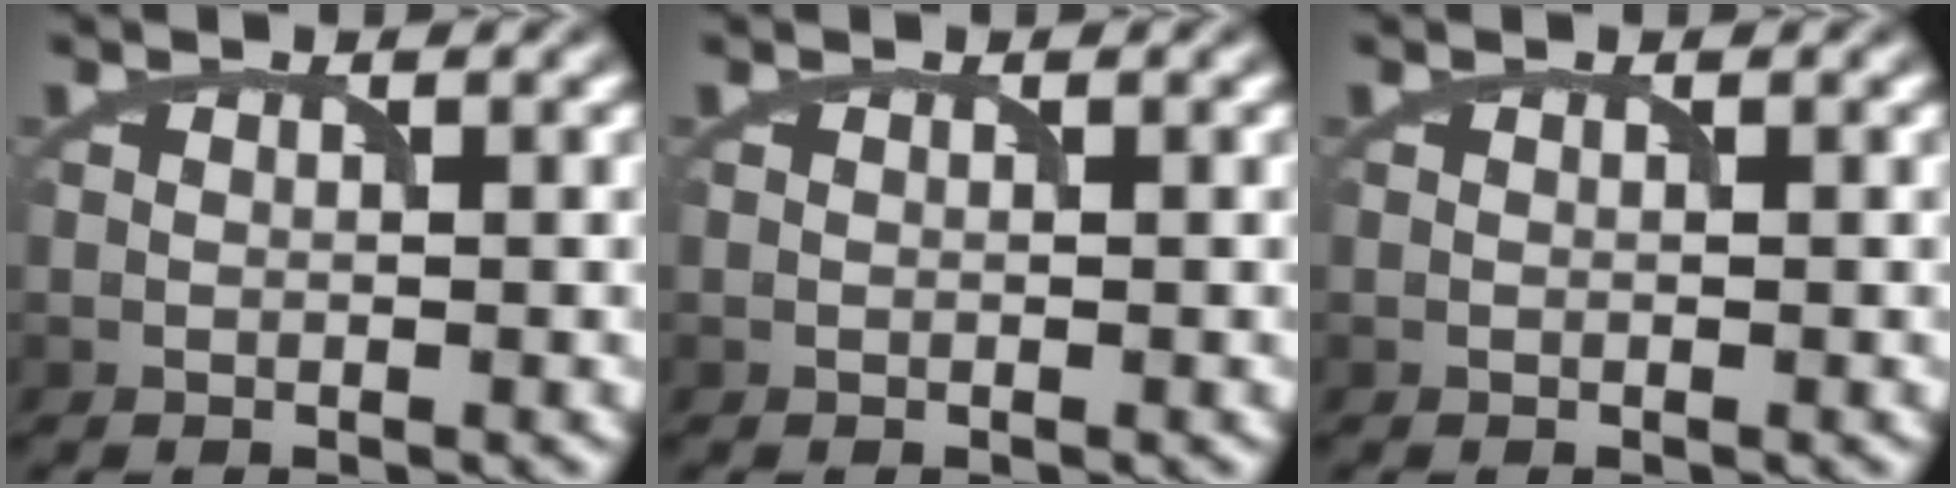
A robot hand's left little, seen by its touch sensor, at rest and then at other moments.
{"total": 0.0}
{"total": 0.0}